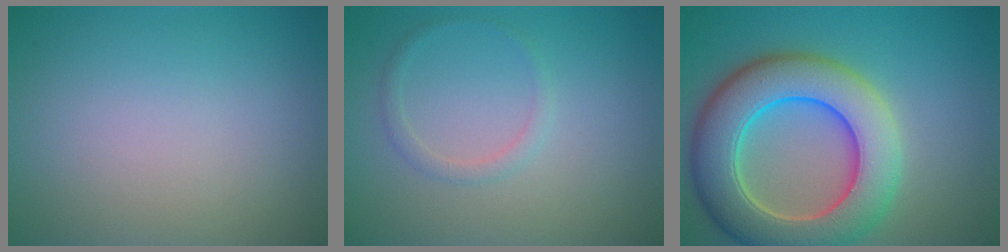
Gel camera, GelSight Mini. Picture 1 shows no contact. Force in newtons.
{"total": 1.2, "press": 1.2, "slide": 0.2}
{"total": 10.2, "press": 10.2, "slide": 0.7}